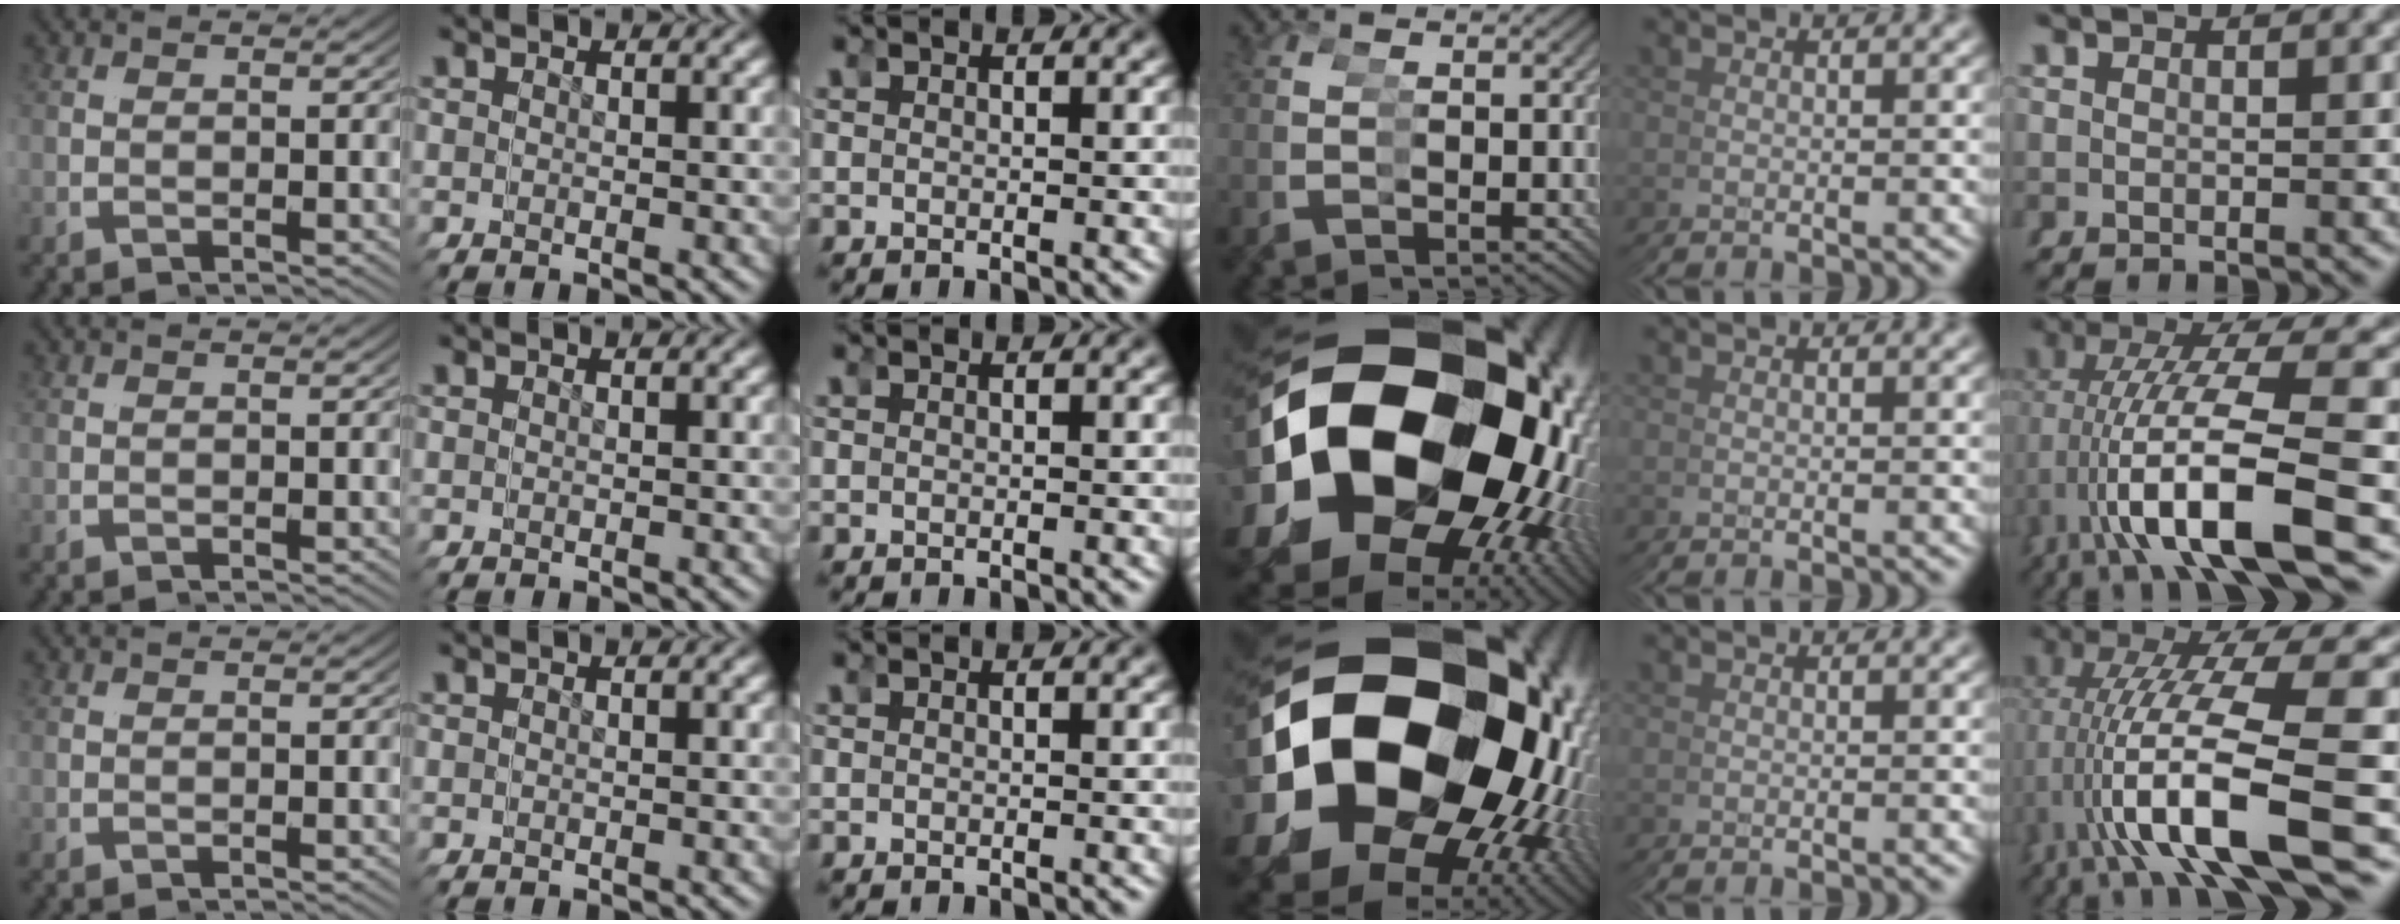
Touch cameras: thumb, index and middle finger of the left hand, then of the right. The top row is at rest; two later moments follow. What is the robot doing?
{"motion": "grasp_and_lifting", "object": "tape"}